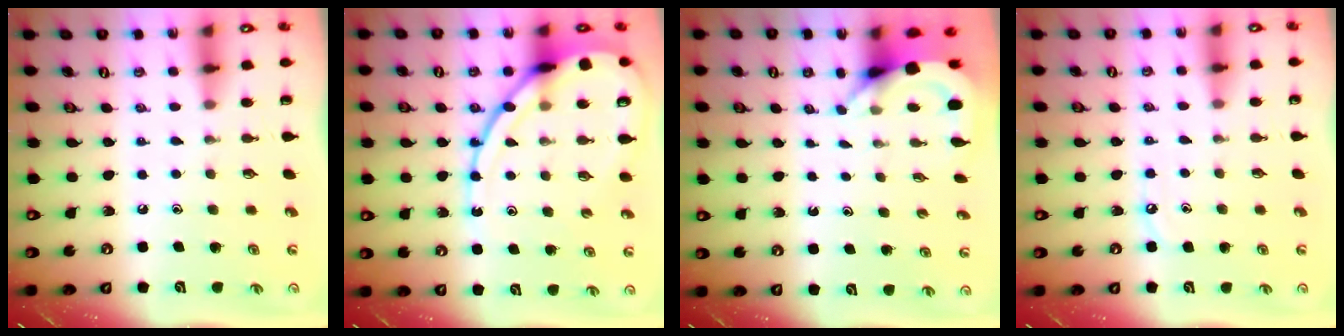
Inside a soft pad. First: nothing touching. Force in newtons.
{"total": 16.6, "press": 16.5, "slide": 1.4}
{"total": 3.9, "press": 3.9, "slide": 0.3}
{"total": 4.7, "press": 4.7, "slide": 0.6}